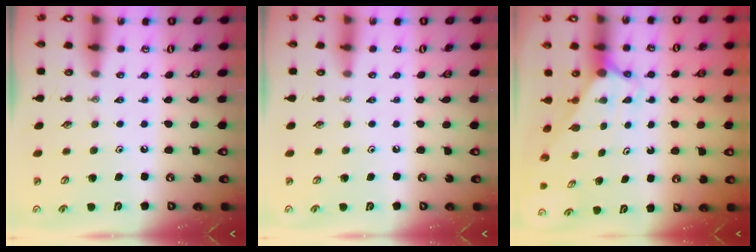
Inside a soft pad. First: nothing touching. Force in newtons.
{"total": 0.0}
{"total": 2.9, "press": 2.9, "slide": 0.0}